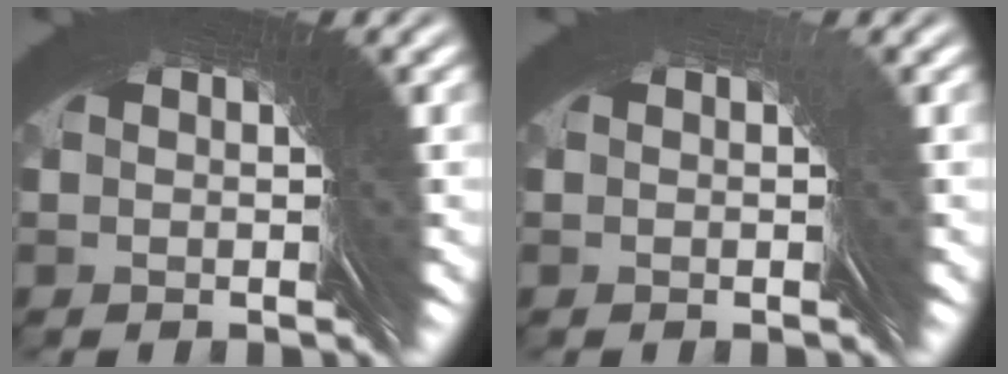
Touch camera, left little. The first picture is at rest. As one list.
[{"total": 2.1, "force": [0.3, -0.7, -1.9], "torque": [0.029, 0.005, 0.004]}]